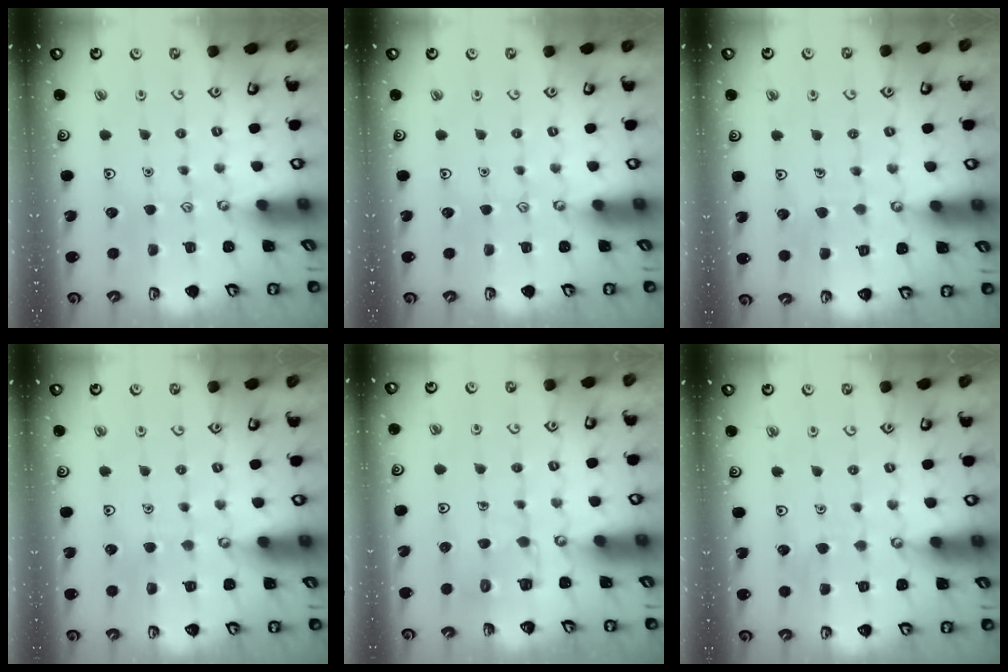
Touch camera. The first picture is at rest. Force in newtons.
{"total": 0.0}
{"total": 5.4, "press": 5.4, "slide": 0.5}
{"total": 4.4, "press": 4.4, "slide": 0.4}
{"total": 5.6, "press": 5.6, "slide": 0.4}
{"total": 4.7, "press": 4.7, "slide": 0.4}